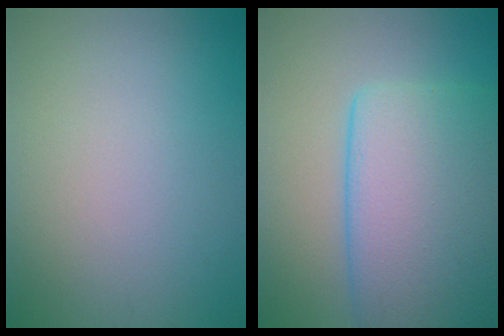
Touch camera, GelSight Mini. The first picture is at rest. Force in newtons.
{"total": 10.9, "press": 10.9, "slide": 0.4}